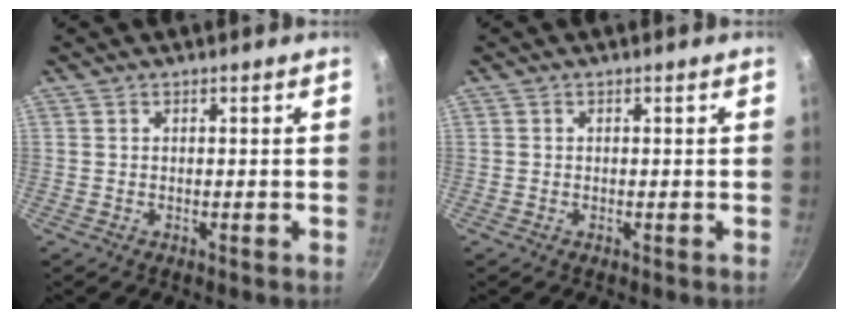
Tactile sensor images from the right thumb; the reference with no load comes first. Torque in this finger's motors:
{"motor_torque": [0.10, 0.27, -0.39, 0.04, -0.08]}